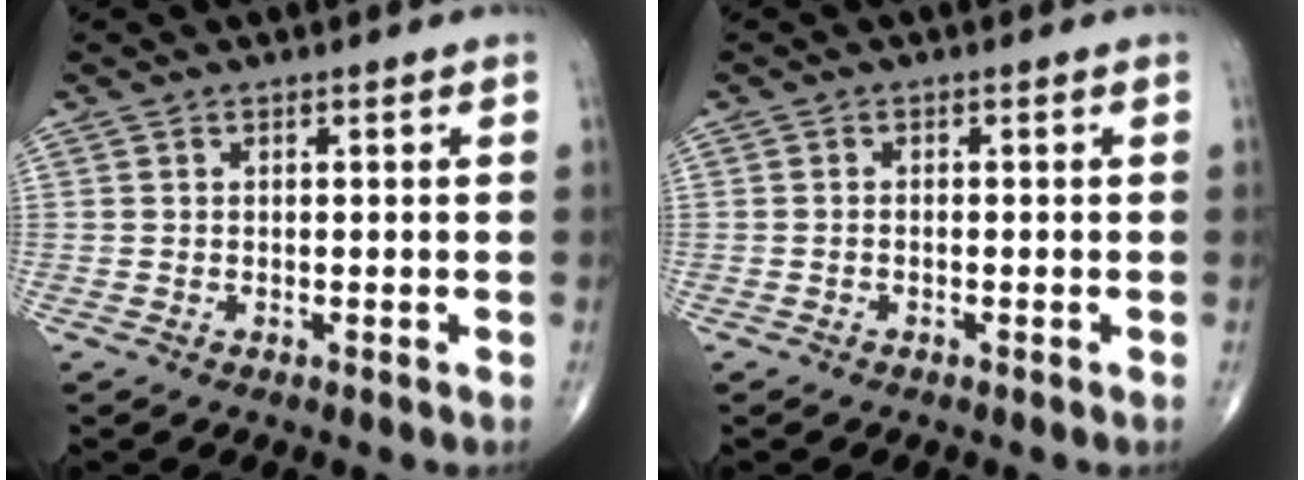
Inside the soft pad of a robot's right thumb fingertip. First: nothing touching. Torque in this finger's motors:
{"motor_torque": [-0.22, 0.15, 0.01, 0.19, -0.05]}